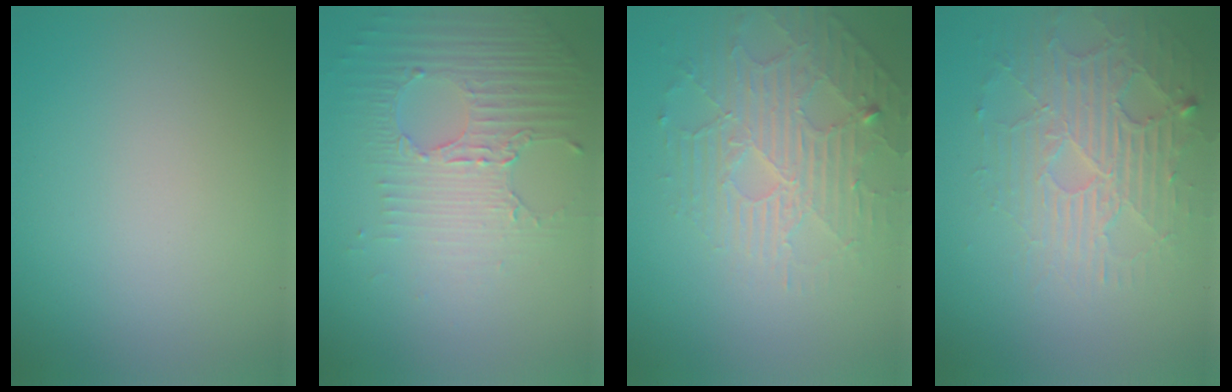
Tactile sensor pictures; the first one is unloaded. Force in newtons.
{"total": 5.0, "press": 3.2, "slide": 3.8}
{"total": 4.6, "press": 3.6, "slide": 3.0}
{"total": 4.3, "press": 3.8, "slide": 2.0}